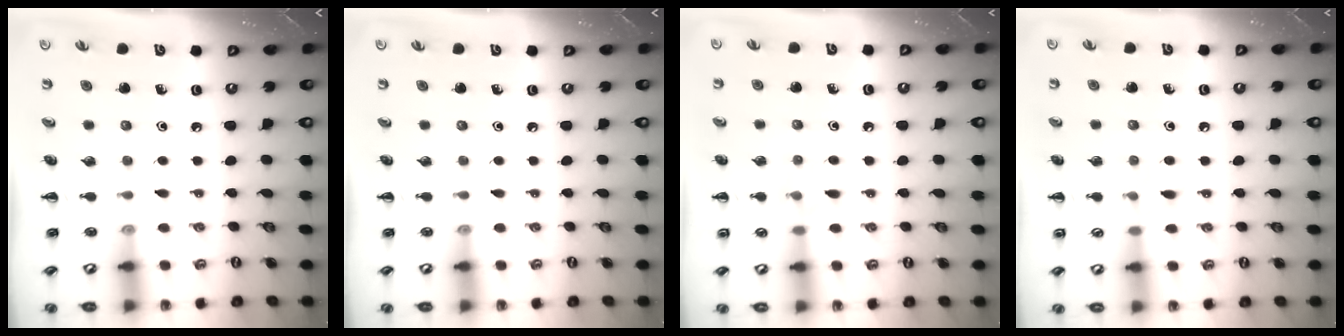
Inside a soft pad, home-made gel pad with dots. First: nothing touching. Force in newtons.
{"total": 0.0}
{"total": 6.7, "press": 6.3, "slide": 2.0}
{"total": 6.4, "press": 6.2, "slide": 1.9}